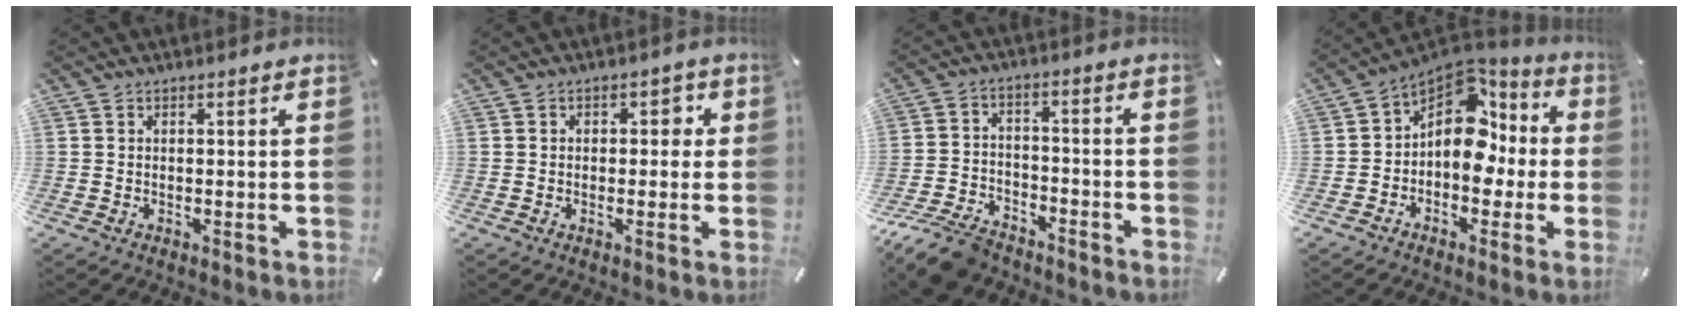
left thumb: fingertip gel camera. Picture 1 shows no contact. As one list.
[{"total": 2.8, "force": [-0.3, 2.2, 1.7], "torque": [-0.012, 0.004, -0.016]}, {"total": 10.3, "force": [-8.4, 4.3, 3.9], "torque": [-0.077, 0.040, -0.161]}, {"total": 13.4, "force": [1.6, 9.8, 9.0], "torque": [-0.152, -0.018, 0.023]}]